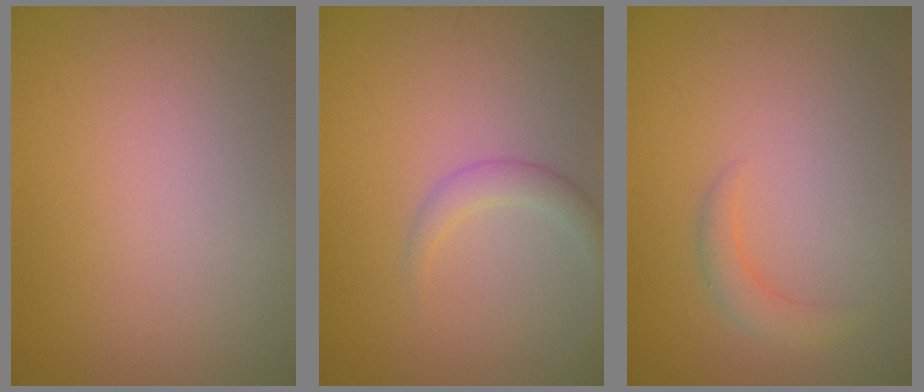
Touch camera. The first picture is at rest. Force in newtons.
{"total": 2.0, "press": 2.0, "slide": 0.0}
{"total": 1.7, "press": 1.7, "slide": 0.3}